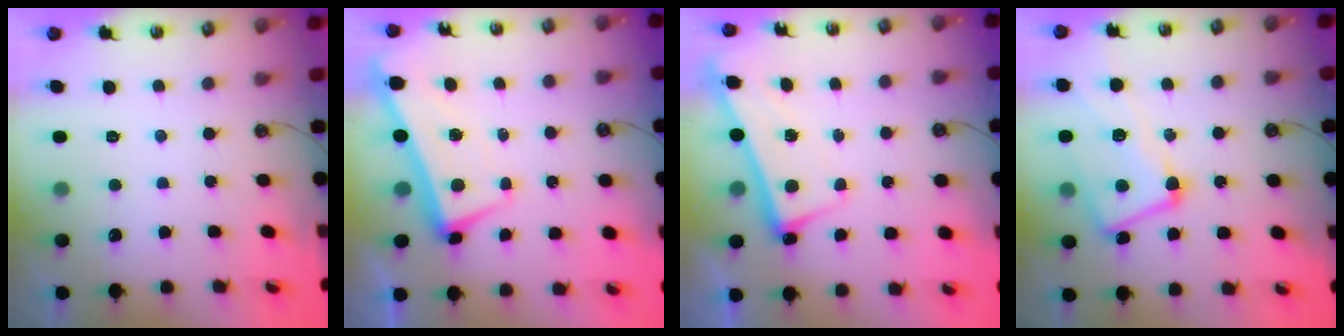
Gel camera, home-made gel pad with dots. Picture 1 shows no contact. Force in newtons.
{"total": 2.0, "press": 1.9, "slide": 0.6}
{"total": 2.6, "press": 2.5, "slide": 0.8}
{"total": 7.6, "press": 7.4, "slide": 1.4}